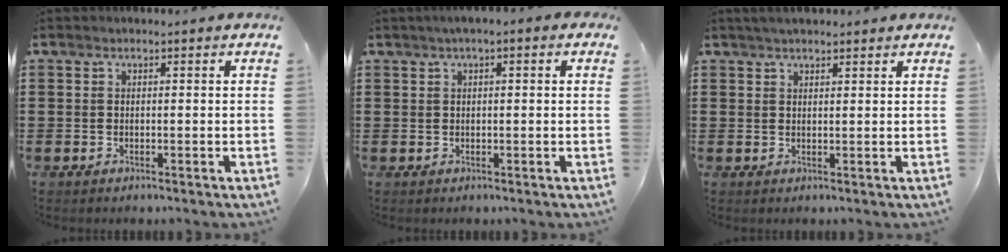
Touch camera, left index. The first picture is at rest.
{"total": 1.4, "force": [0.2, 0.3, 1.4], "torque": [-0.025, 0.001, 0.003]}
{"total": 2.0, "force": [1.7, 0.4, 0.9], "torque": [-0.019, 0.006, 0.033]}